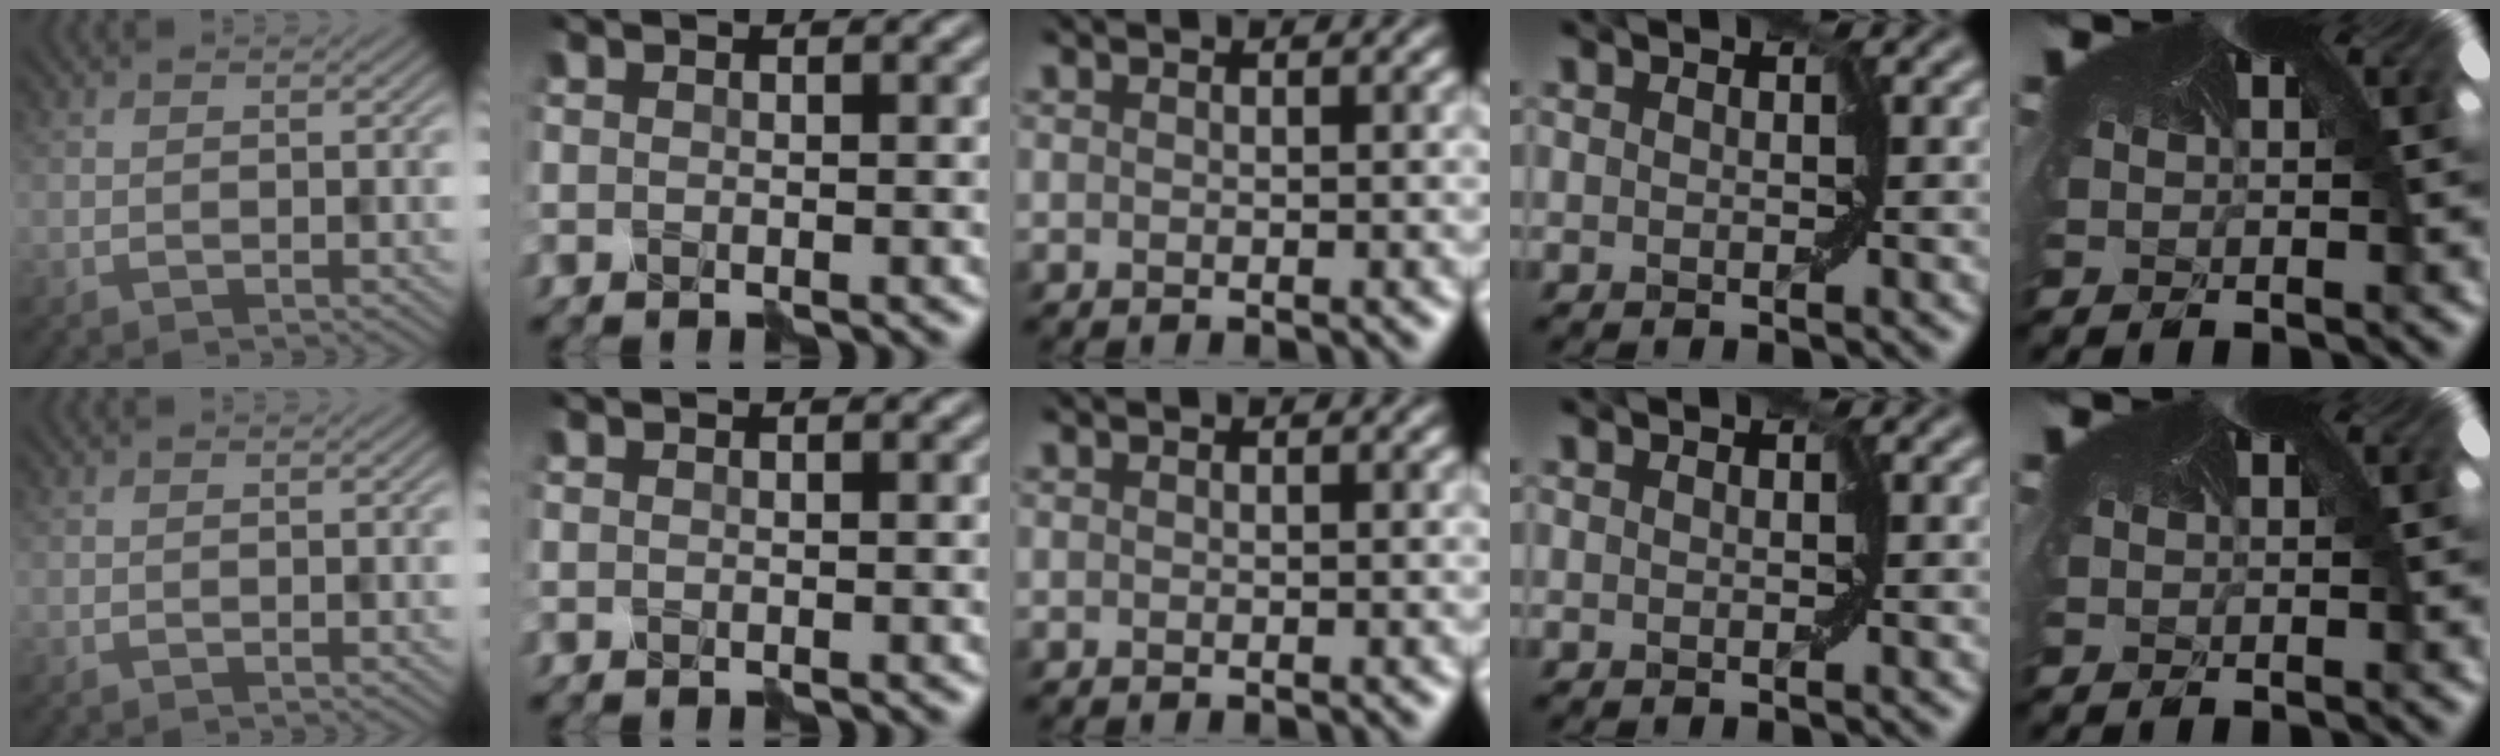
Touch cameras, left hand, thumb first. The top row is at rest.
{}